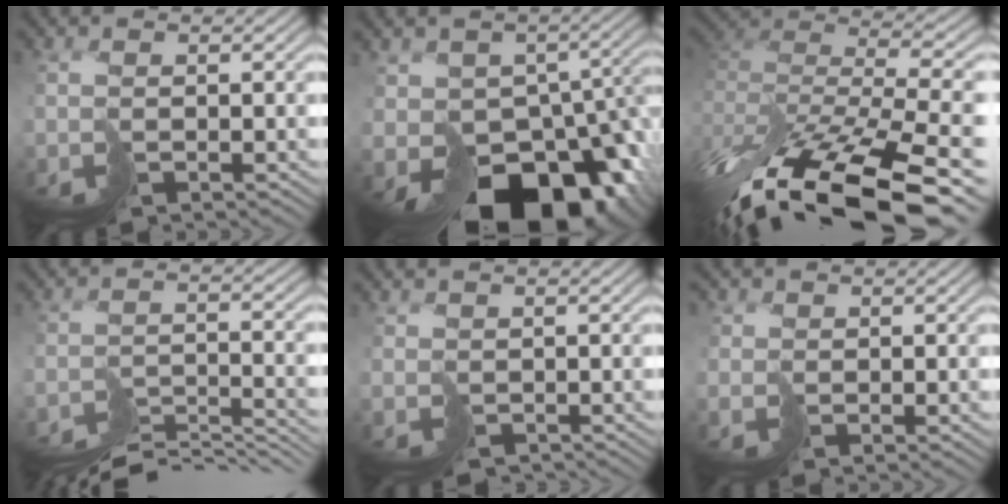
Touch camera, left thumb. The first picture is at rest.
{"total": 18.2, "force": [-8.6, 12.7, 9.8], "torque": [-0.137, -0.044, -0.092]}
{"total": 15.0, "force": [-8.4, 6.2, 10.7], "torque": [-0.224, -0.017, -0.122]}
{"total": 10.1, "force": [-9.5, 1.9, 2.8], "torque": [-0.041, 0.001, -0.130]}
{"total": 1.4, "force": [-1.0, 1.0, -0.3], "torque": [0.012, -0.010, -0.011]}
{"total": 1.2, "force": [0.3, 1.1, -0.4], "torque": [0.013, 0.001, 0.009]}